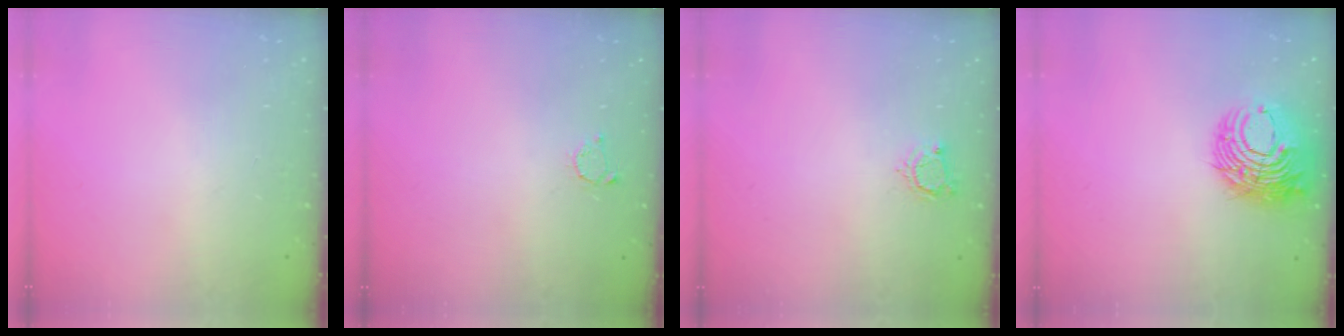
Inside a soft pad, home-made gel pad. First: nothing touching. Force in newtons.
{"total": 2.2, "press": 2.2, "slide": 0.4}
{"total": 4.2, "press": 4.2, "slide": 0.4}
{"total": 12.2, "press": 12.1, "slide": 1.3}